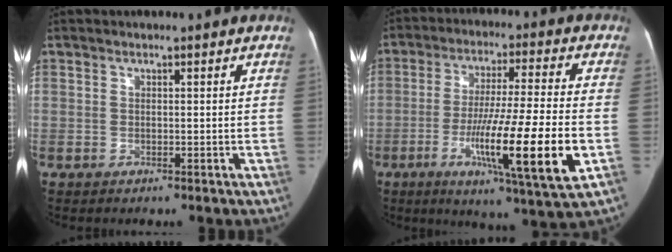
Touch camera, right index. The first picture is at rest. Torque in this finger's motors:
{"motor_torque": [1.93, -0.21, 0.67, 0.21]}